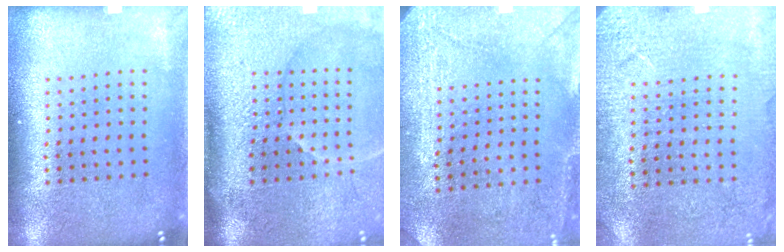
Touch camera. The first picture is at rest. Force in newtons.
{"total": 4.5, "press": 3.9, "slide": 2.3}
{"total": 3.0, "press": 2.6, "slide": 1.4}
{"total": 2.7, "press": 2.7, "slide": 0.2}